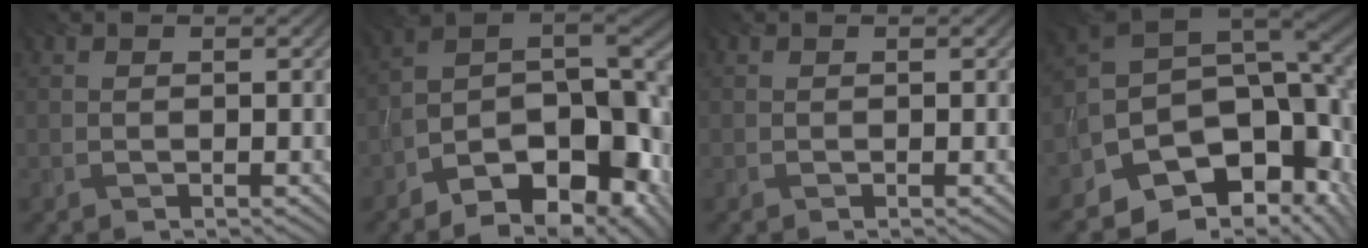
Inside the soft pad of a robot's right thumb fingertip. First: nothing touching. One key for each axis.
{"total": 15.7, "fx": -8.9, "fy": 7.1, "fz": 10.8, "tx": -0.182, "ty": -0.006, "tz": -0.152}
{"total": 0.0}
{"total": 13.6, "fx": -5.6, "fy": 9.3, "fz": 8.2, "tx": -0.152, "ty": -0.033, "tz": -0.093}